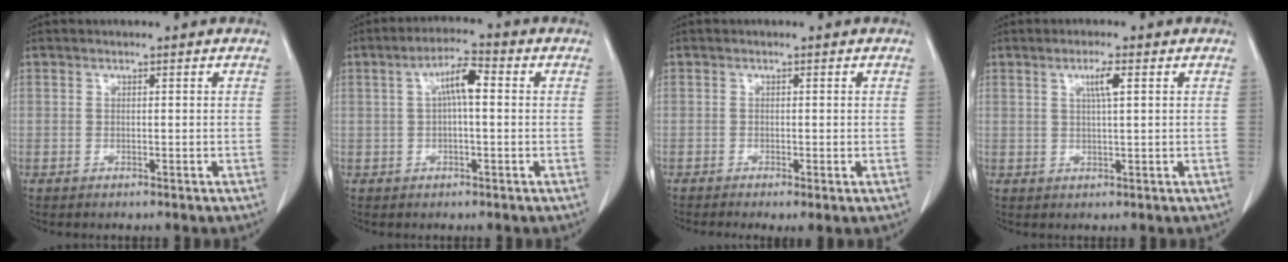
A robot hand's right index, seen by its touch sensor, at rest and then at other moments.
{"total": 5.3, "force": [0.9, 1.2, 5.1], "torque": [-0.094, 0.018, 0.013]}
{"total": 2.1, "force": [-1.0, 0.4, 1.8], "torque": [-0.031, -0.008, -0.016]}
{"total": 2.9, "force": [1.1, 0.0, 2.7], "torque": [-0.050, 0.001, 0.020]}